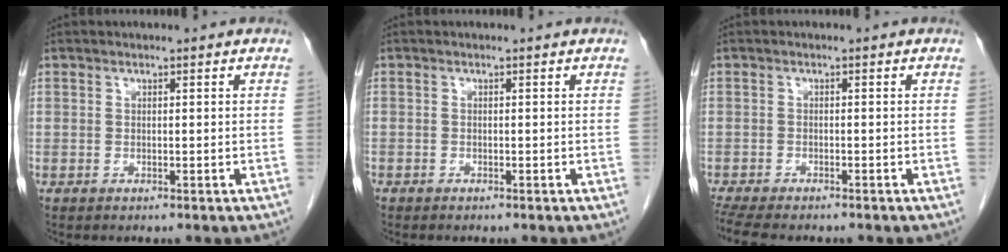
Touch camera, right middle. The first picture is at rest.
{"total": 0.5, "force": [-0.5, 0.2, 0.2], "torque": [-0.003, 0.000, -0.006]}
{"total": 8.6, "force": [-7.3, 2.1, 4.0], "torque": [-0.067, -0.008, -0.112]}